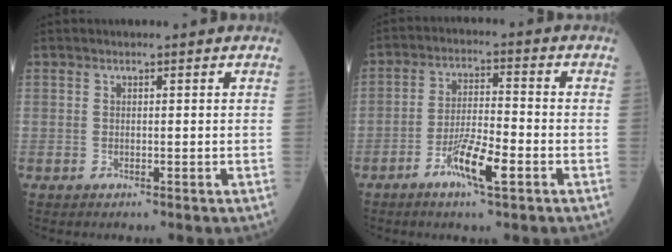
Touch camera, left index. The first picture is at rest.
{"total": 7.4, "force": [-3.8, 0.9, 6.4], "torque": [-0.125, -0.005, -0.069]}